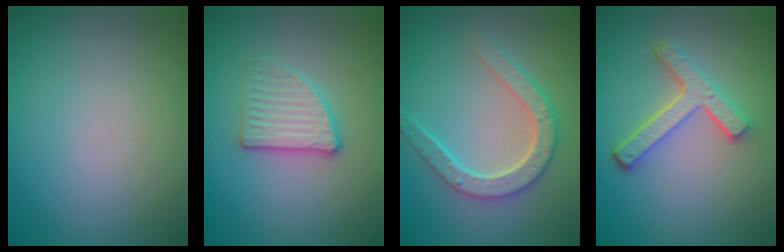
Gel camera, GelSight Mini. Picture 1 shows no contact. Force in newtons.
{"total": 2.7, "press": 2.6, "slide": 0.8}
{"total": 4.7, "press": 3.7, "slide": 2.8}
{"total": 4.4, "press": 3.3, "slide": 2.9}